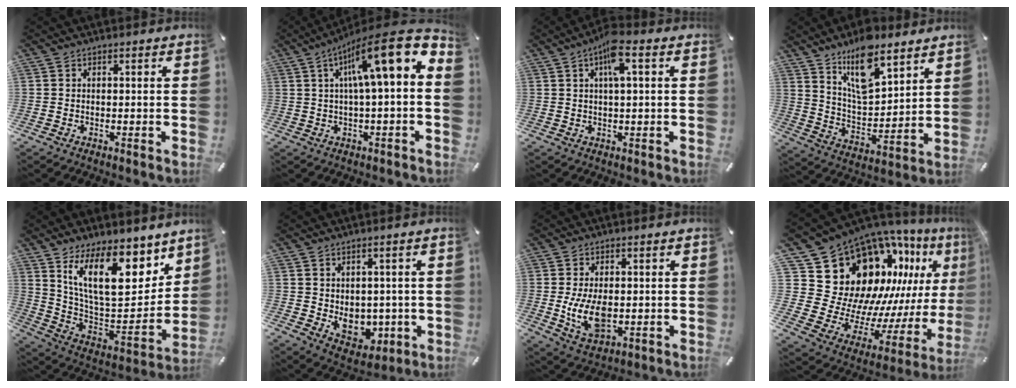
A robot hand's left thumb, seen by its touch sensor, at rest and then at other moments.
{"total": 16.6, "force": [6.6, 3.8, 14.8], "torque": [-0.234, -0.047, 0.100]}
{"total": 6.6, "force": [2.5, 1.4, 5.9], "torque": [-0.112, 0.003, 0.040]}
{"total": 14.5, "force": [10.8, 6.0, 7.6], "torque": [-0.143, -0.056, 0.194]}
{"total": 20.7, "force": [12.0, 9.9, 13.7], "torque": [-0.233, -0.084, 0.213]}
{"total": 7.4, "force": [0.4, 6.4, 3.5], "torque": [-0.030, -0.015, 0.012]}
{"total": 9.3, "force": [-0.6, 5.6, 7.4], "torque": [-0.158, -0.012, -0.013]}
{"total": 20.9, "force": [13.6, 14.1, 7.3], "torque": [-0.081, -0.169, 0.290]}